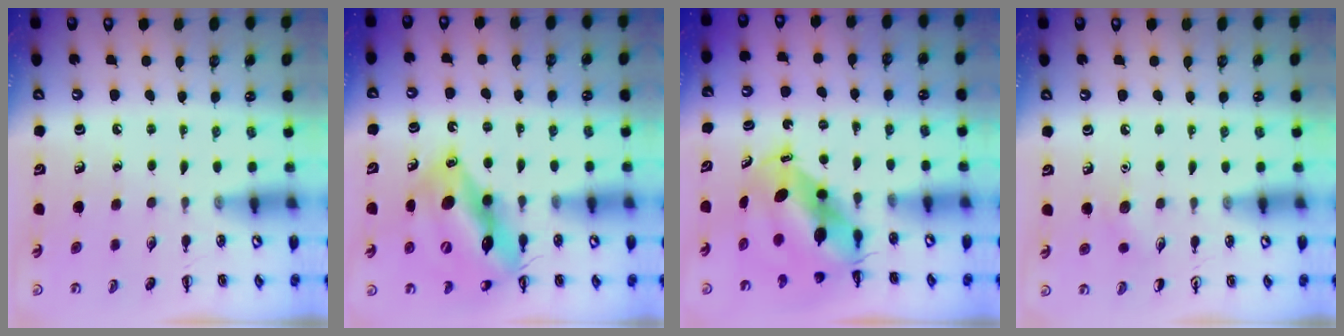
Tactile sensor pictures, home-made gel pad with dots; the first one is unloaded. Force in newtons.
{"total": 15.7, "press": 15.1, "slide": 4.2}
{"total": 6.9, "press": 6.7, "slide": 1.9}
{"total": 4.0, "press": 3.8, "slide": 1.4}